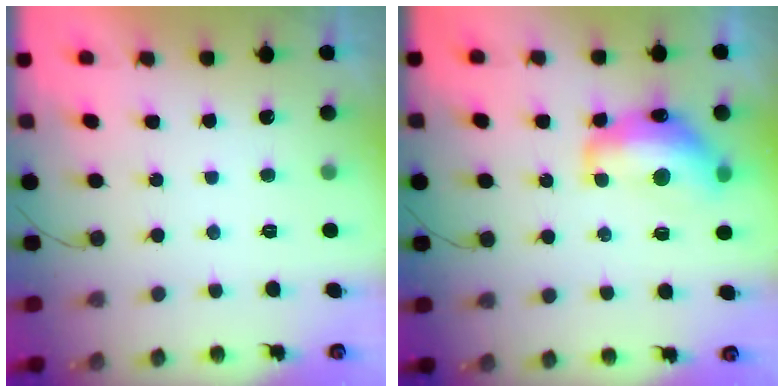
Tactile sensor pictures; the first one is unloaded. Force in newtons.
{"total": 14.5, "press": 14.4, "slide": 1.1}